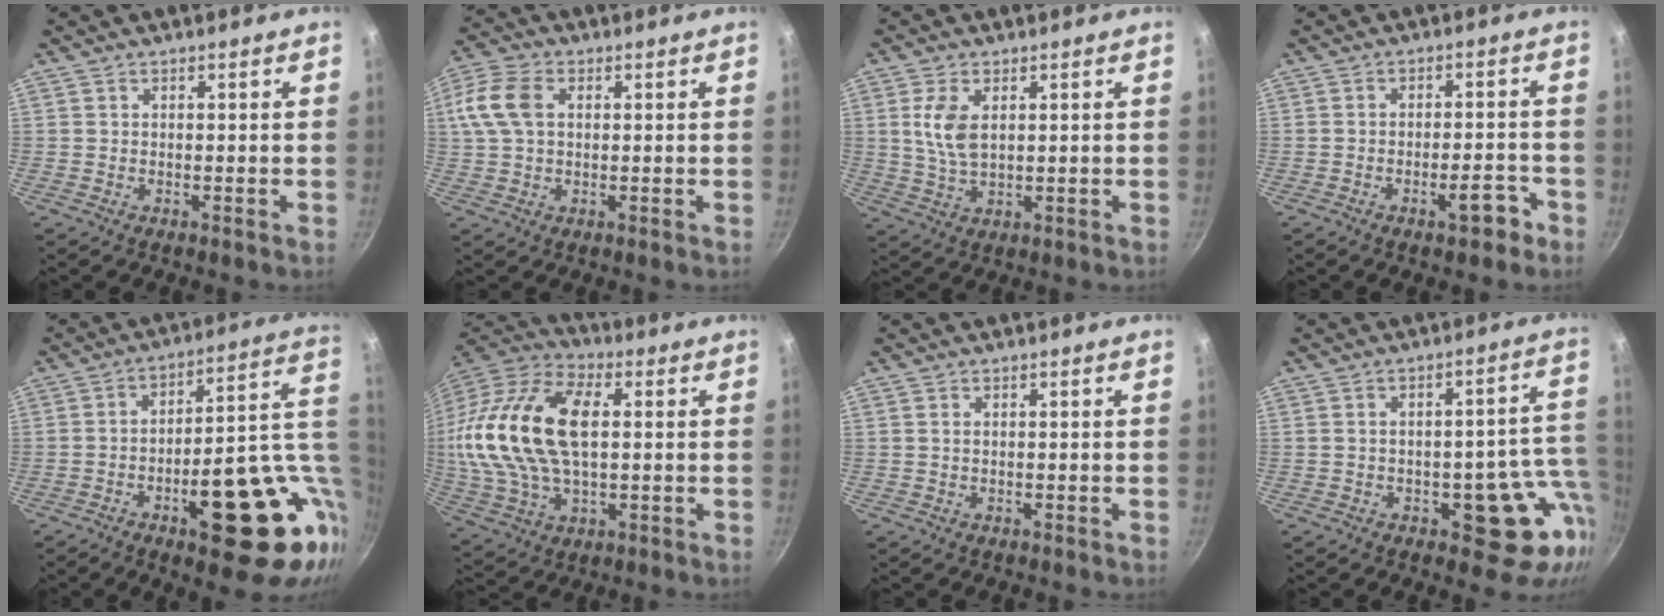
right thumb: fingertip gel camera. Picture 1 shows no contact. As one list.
[{"total": 9.8, "force": [2.0, 6.5, 7.1], "torque": [-0.147, 0.017, 0.028]}, {"total": 6.9, "force": [1.7, 3.8, 5.5], "torque": [-0.110, -0.008, 0.035]}, {"total": 5.4, "force": [-3.1, 2.0, 4.0], "torque": [-0.034, 0.028, -0.039]}, {"total": 25.2, "force": [-5.7, 10.2, 22.3], "torque": [-0.251, 0.011, -0.068]}, {"total": 24.8, "force": [2.9, 14.2, 20.2], "torque": [-0.398, 0.019, 0.046]}, {"total": 0.6, "force": [0.1, 0.3, 0.5], "torque": [-0.010, 0.000, 0.002]}, {"total": 12.8, "force": [-4.1, 6.8, 10.1], "torque": [-0.052, 0.030, -0.047]}]